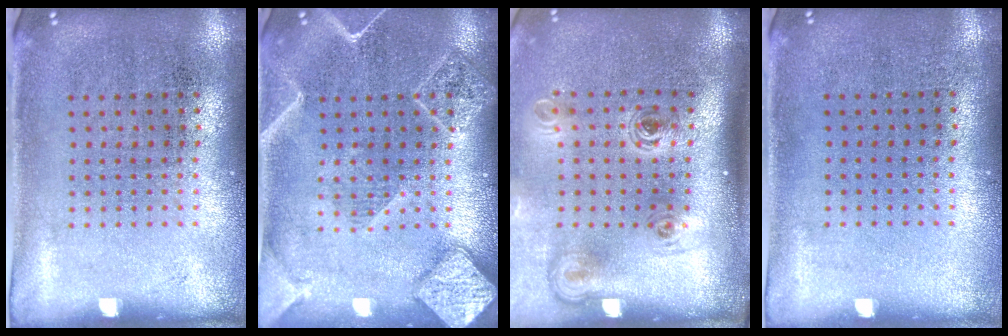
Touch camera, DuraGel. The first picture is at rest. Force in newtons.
{"total": 2.1, "press": 2.1, "slide": 0.3}
{"total": 2.2, "press": 1.5, "slide": 1.7}
{"total": 0.0}